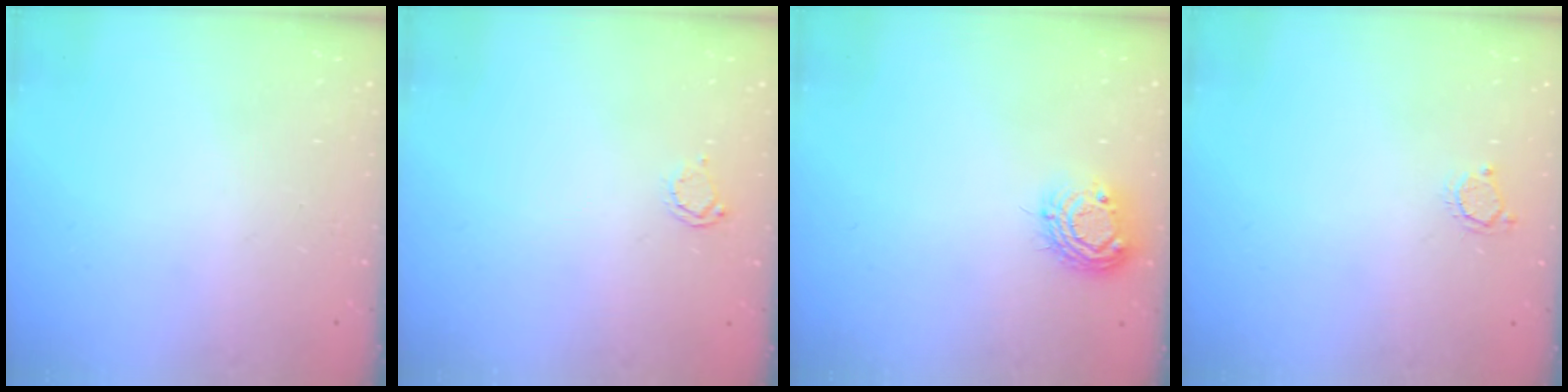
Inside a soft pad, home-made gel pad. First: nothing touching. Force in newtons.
{"total": 2.4, "press": 2.4, "slide": 0.2}
{"total": 8.6, "press": 8.6, "slide": 0.7}
{"total": 3.4, "press": 3.3, "slide": 0.3}